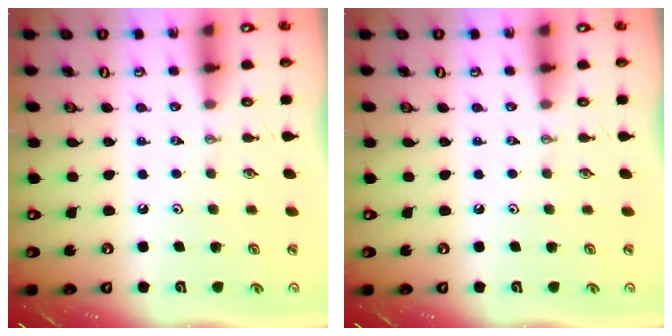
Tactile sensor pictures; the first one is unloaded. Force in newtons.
{"total": 0.0}